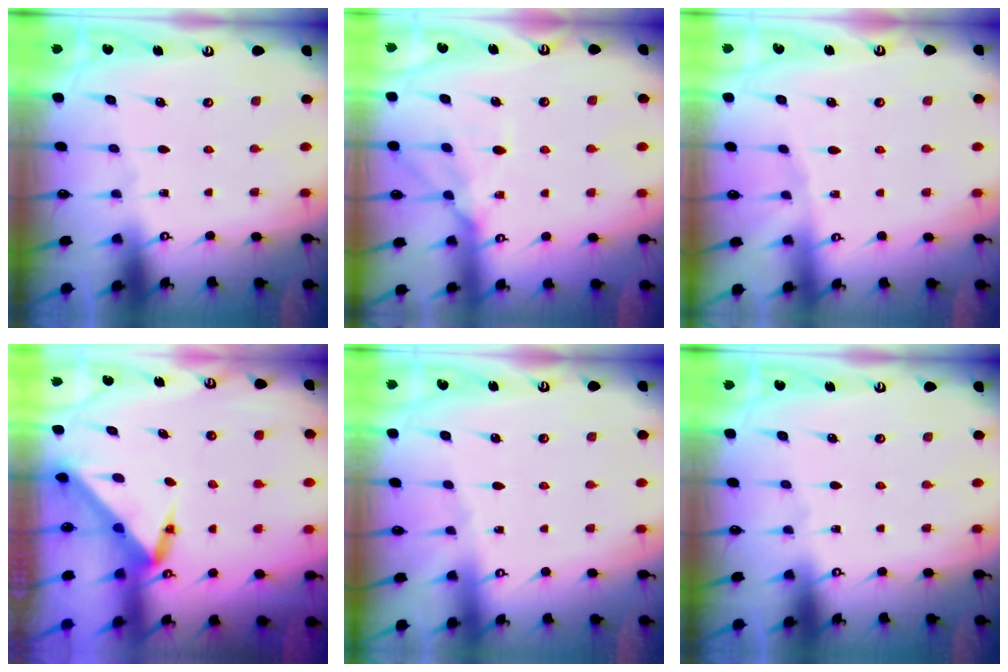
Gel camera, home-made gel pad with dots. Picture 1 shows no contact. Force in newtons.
{"total": 12.9, "press": 12.9, "slide": 1.0}
{"total": 3.0, "press": 2.9, "slide": 0.6}
{"total": 3.4, "press": 3.4, "slide": 0.1}
{"total": 1.9, "press": 1.8, "slide": 0.5}
{"total": 0.0}